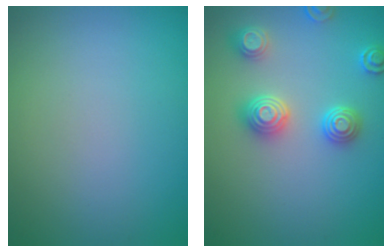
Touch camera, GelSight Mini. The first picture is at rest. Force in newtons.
{"total": 3.5, "press": 3.4, "slide": 0.8}